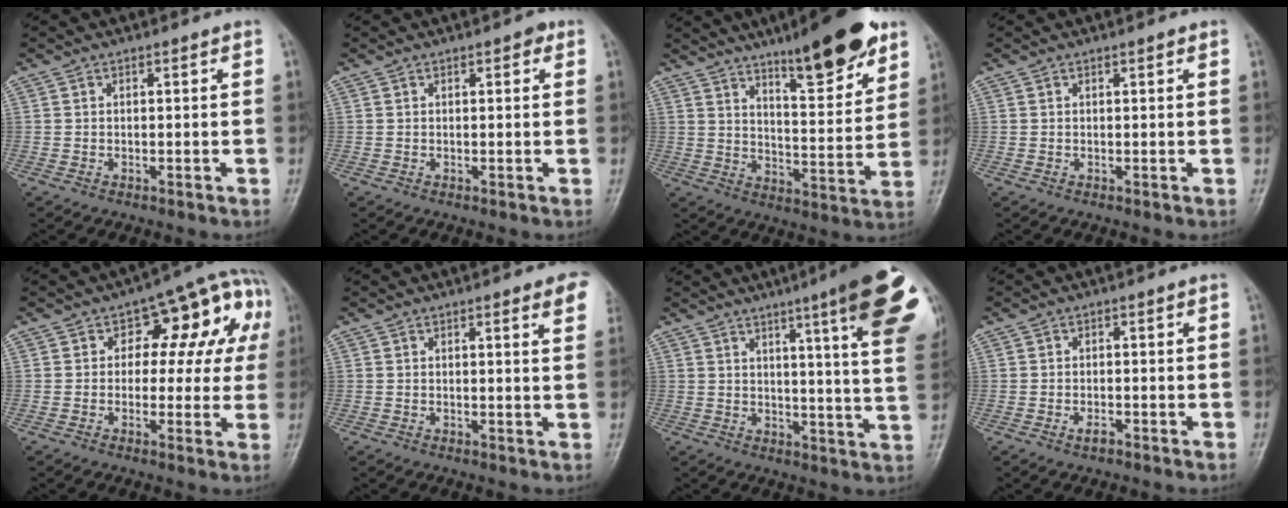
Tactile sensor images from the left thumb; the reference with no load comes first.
{"total": 1.7, "force": [0.8, 0.8, 1.3], "torque": [-0.011, 0.001, 0.007]}
{"total": 16.0, "force": [10.7, 3.8, 11.2], "torque": [-0.137, -0.061, 0.168]}
{"total": 0.6, "force": [0.4, 0.2, 0.5], "torque": [-0.007, 0.000, 0.004]}
{"total": 14.1, "force": [2.8, 8.7, 10.7], "torque": [-0.065, 0.035, 0.026]}
{"total": 4.8, "force": [2.6, 1.1, 3.9], "torque": [-0.031, -0.004, 0.024]}
{"total": 19.0, "force": [9.6, 1.8, 16.3], "torque": [-0.194, -0.034, 0.109]}
{"total": 1.8, "force": [-1.1, 0.8, 1.2], "torque": [-0.023, 0.008, -0.019]}